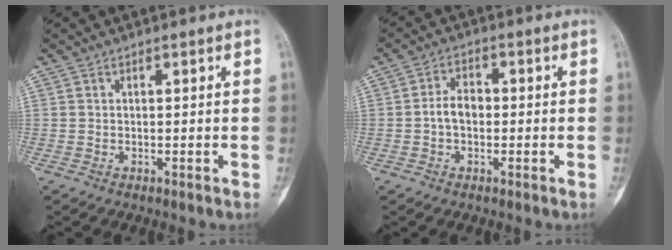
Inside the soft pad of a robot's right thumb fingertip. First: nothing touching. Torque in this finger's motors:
{"motor_torque": [0.68, 0.53, 0.36, -0.49, 0.02]}